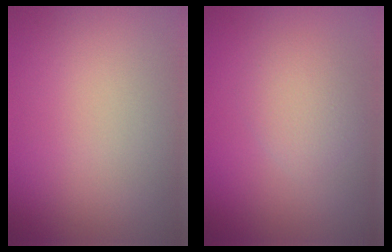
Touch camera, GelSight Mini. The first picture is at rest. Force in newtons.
{"total": 2.3, "press": 2.3, "slide": 0.1}